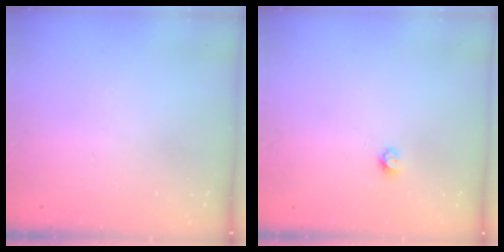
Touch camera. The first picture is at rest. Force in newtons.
{"total": 3.4, "press": 3.4, "slide": 0.3}